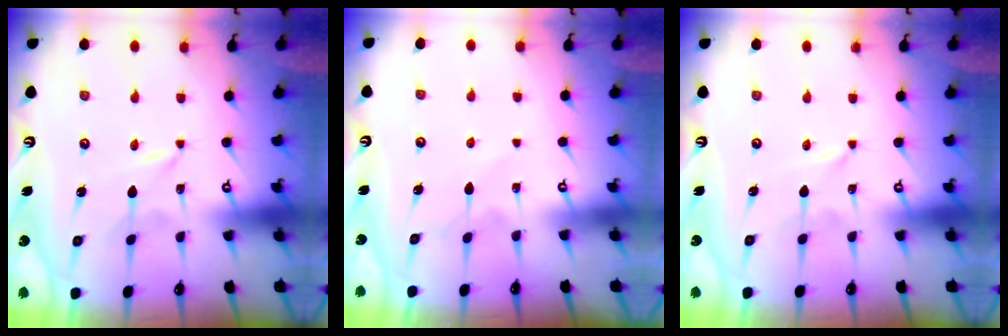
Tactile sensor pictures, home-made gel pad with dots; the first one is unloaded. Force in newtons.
{"total": 4.7, "press": 4.6, "slide": 0.5}
{"total": 0.0}